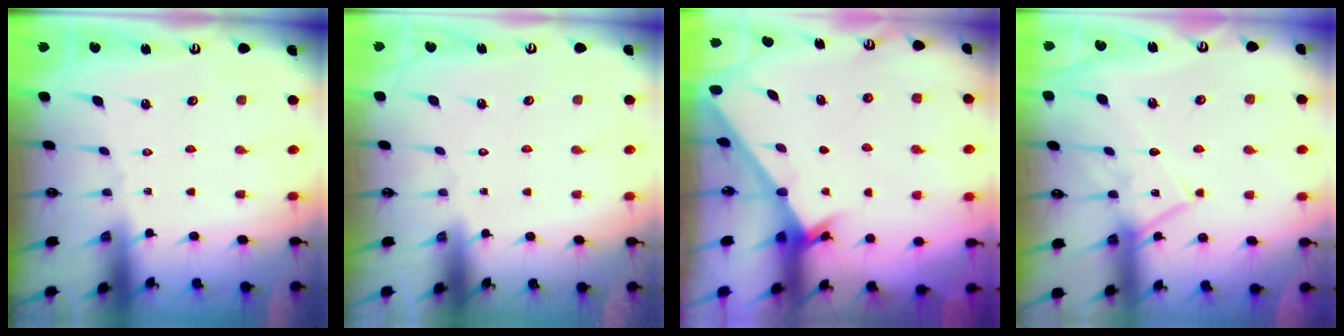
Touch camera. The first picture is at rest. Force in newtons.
{"total": 1.8, "press": 1.8, "slide": 0.1}
{"total": 2.4, "press": 2.4, "slide": 0.2}
{"total": 11.5, "press": 11.5, "slide": 0.4}